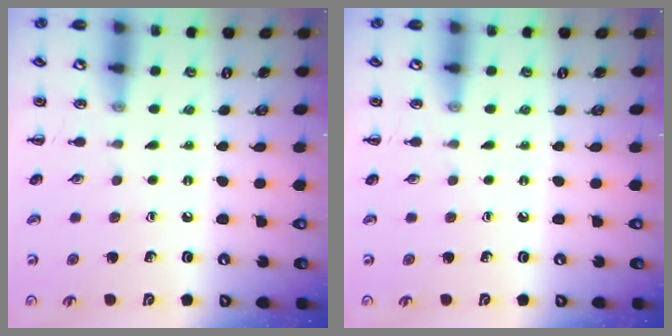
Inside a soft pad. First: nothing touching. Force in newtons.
{"total": 0.0}